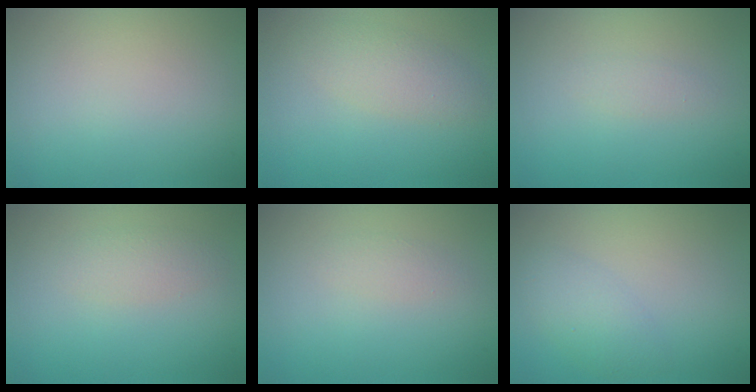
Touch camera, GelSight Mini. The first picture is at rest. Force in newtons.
{"total": 2.4, "press": 2.4, "slide": 0.2}
{"total": 0.8, "press": 0.8, "slide": 0.0}
{"total": 1.6, "press": 1.6, "slide": 0.1}
{"total": 0.9, "press": 0.9, "slide": 0.0}
{"total": 2.1, "press": 2.1, "slide": 0.1}